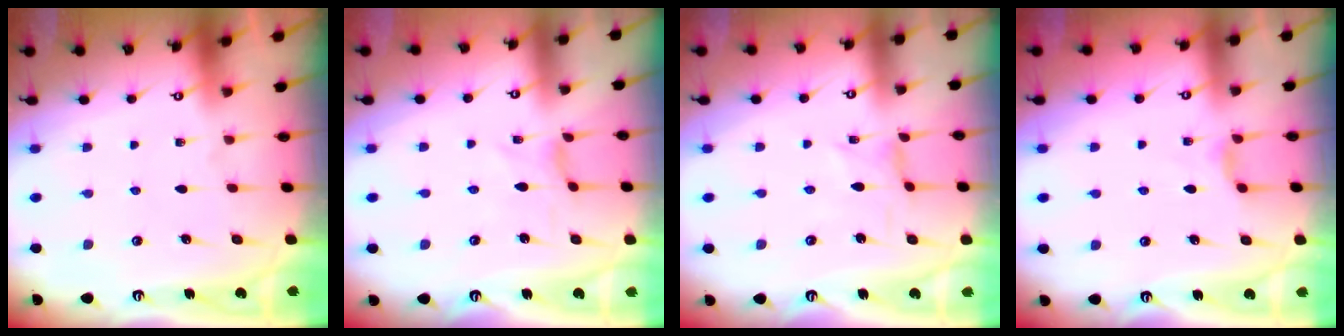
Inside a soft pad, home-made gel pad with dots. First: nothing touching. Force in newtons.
{"total": 0.0}
{"total": 0.0}
{"total": 2.7, "press": 2.6, "slide": 0.5}